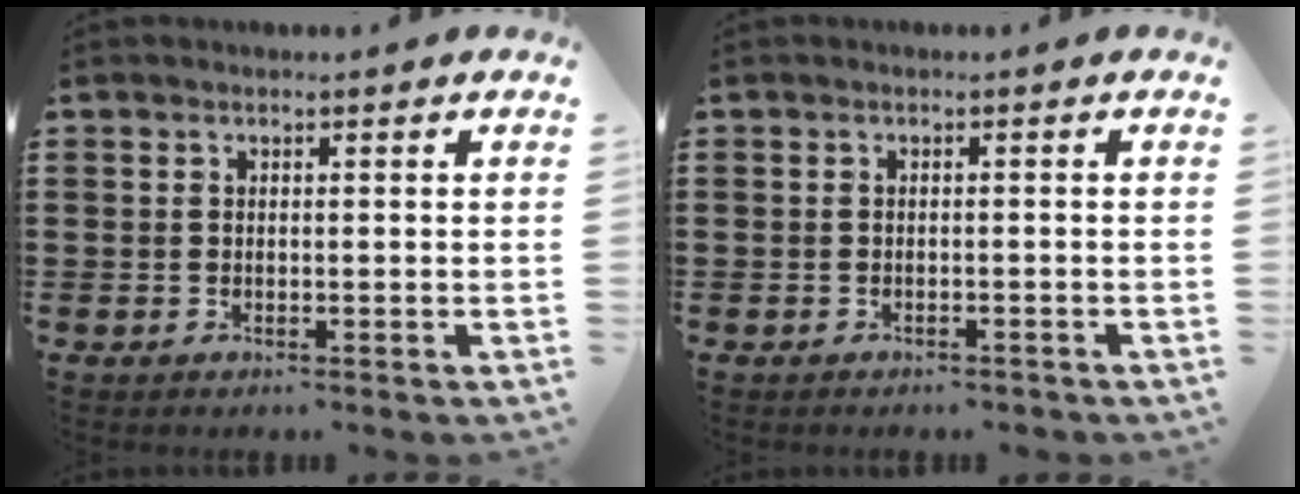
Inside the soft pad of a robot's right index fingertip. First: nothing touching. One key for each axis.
{"total": 0.8, "fx": -0.8, "fy": 0.2, "fz": 0.2, "tx": -0.007, "ty": -0.001, "tz": -0.017}